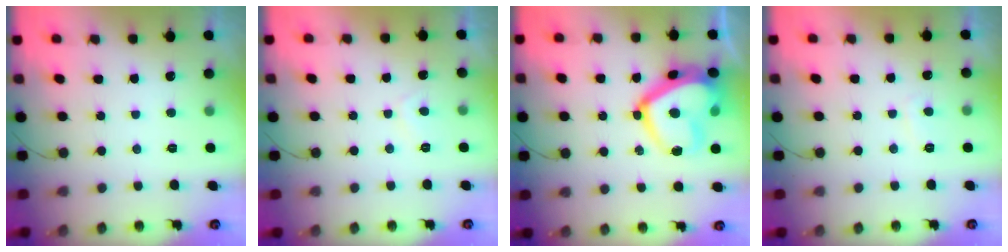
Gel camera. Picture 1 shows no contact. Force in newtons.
{"total": 2.2, "press": 2.1, "slide": 0.5}
{"total": 18.5, "press": 18.4, "slide": 1.6}
{"total": 1.5, "press": 1.3, "slide": 0.6}